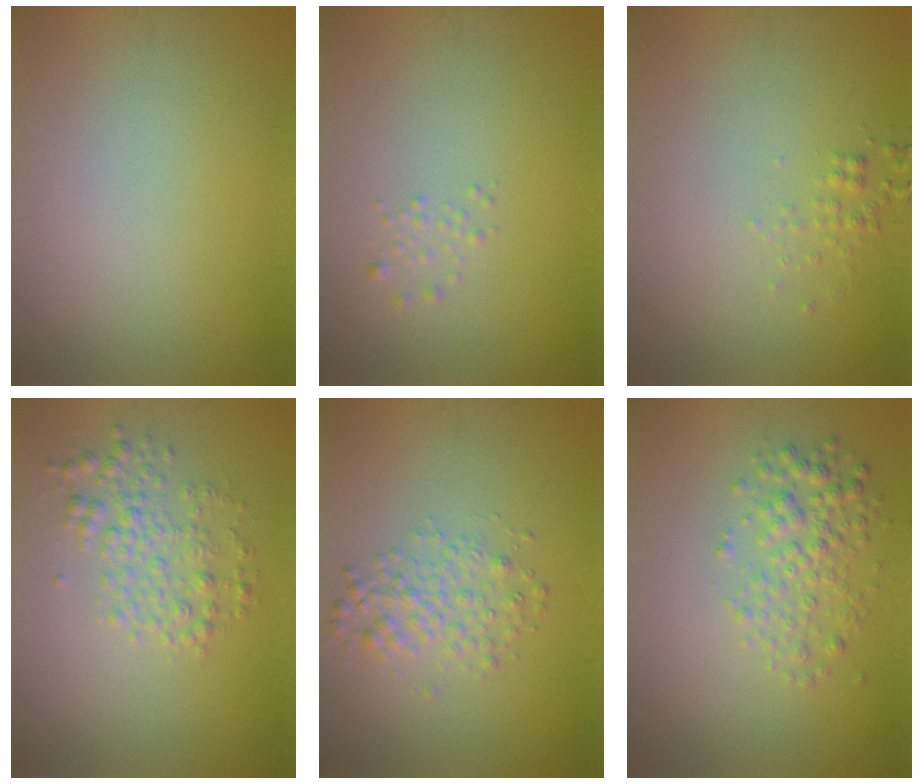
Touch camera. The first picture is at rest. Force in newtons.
{"total": 0.8, "press": 0.8, "slide": 0.0}
{"total": 0.9, "press": 0.9, "slide": 0.0}
{"total": 2.9, "press": 2.9, "slide": 0.1}
{"total": 2.6, "press": 2.6, "slide": 0.1}
{"total": 3.0, "press": 3.0, "slide": 0.1}